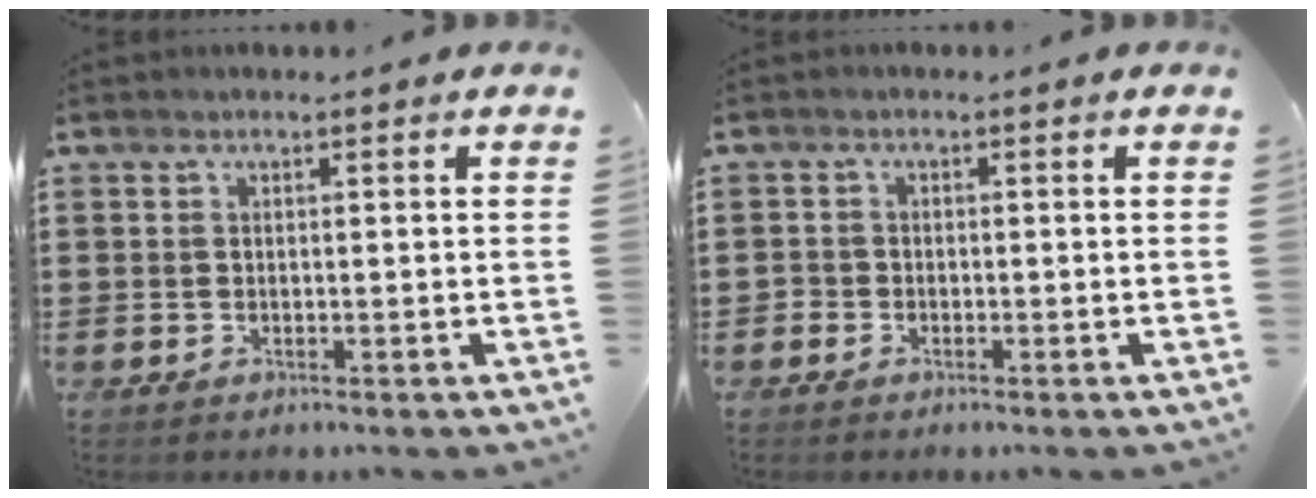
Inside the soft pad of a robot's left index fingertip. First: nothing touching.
{"total": 1.1, "force": [-0.8, 0.8, 0.0], "torque": [-0.004, 0.004, -0.018]}